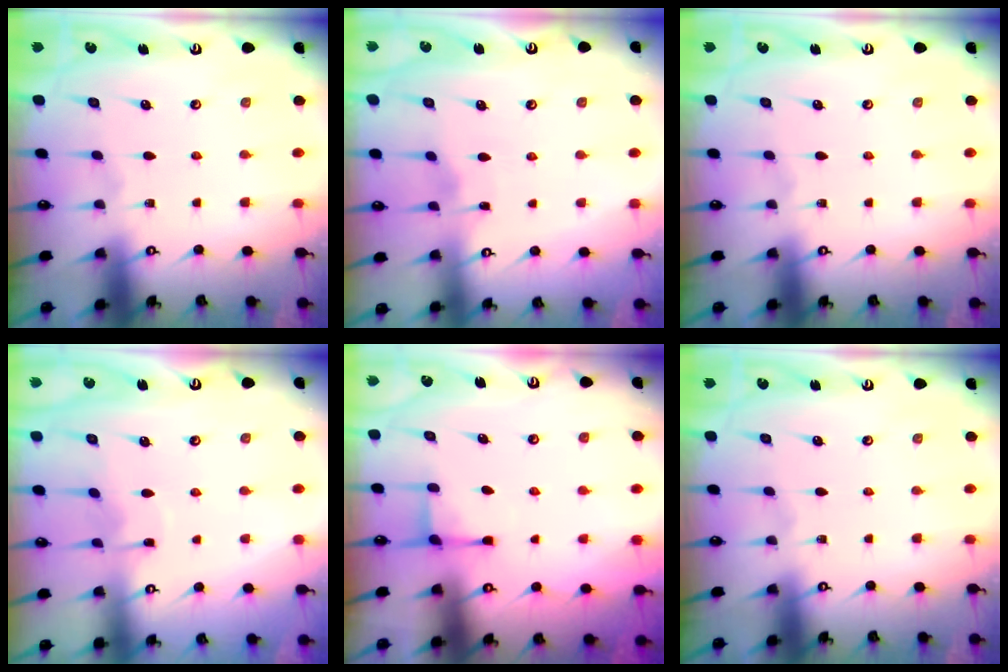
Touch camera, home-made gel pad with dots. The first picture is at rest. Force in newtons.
{"total": 2.6, "press": 2.6, "slide": 0.3}
{"total": 0.0}
{"total": 2.9, "press": 2.9, "slide": 0.4}
{"total": 3.0, "press": 3.0, "slide": 0.4}
{"total": 0.0}